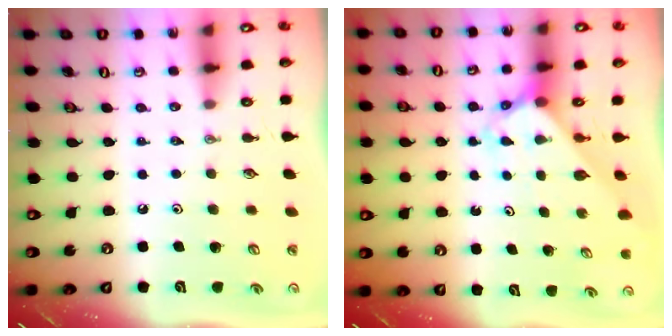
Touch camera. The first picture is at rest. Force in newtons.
{"total": 2.7, "press": 2.7, "slide": 0.2}